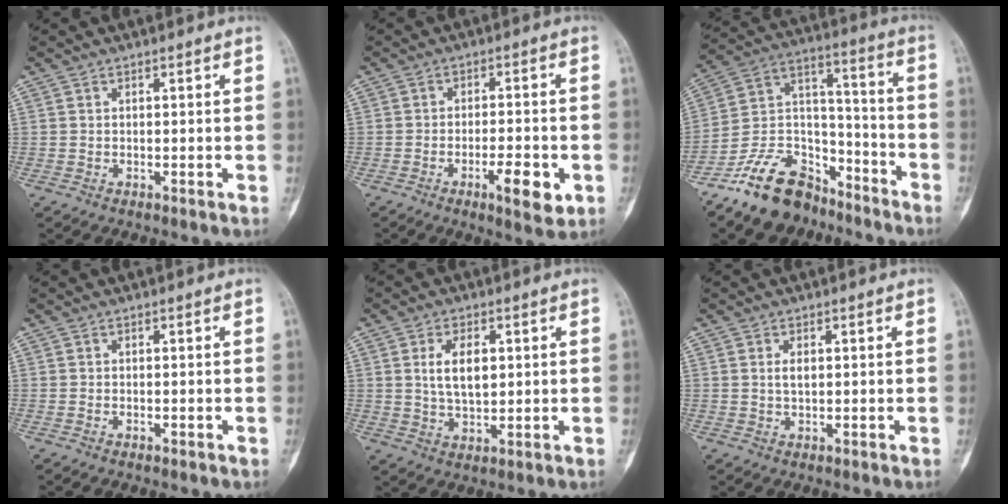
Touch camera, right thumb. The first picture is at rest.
{"total": 7.6, "force": [-2.9, 2.4, 6.6], "torque": [-0.097, 0.006, -0.040]}
{"total": 17.0, "force": [-12.5, 9.4, 6.7], "torque": [-0.094, 0.106, -0.223]}
{"total": 0.6, "force": [-0.3, 0.3, 0.4], "torque": [-0.009, 0.003, -0.004]}
{"total": 7.1, "force": [1.5, 3.9, 5.8], "torque": [-0.090, -0.008, 0.030]}
{"total": 1.9, "force": [0.4, 1.0, 1.6], "torque": [-0.024, -0.002, 0.009]}